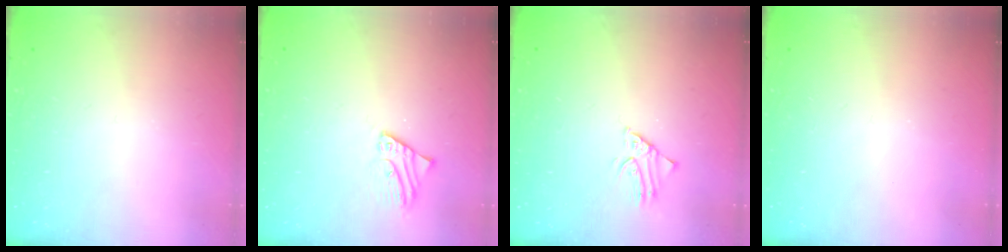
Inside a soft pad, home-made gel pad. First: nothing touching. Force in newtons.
{"total": 2.1, "press": 2.1, "slide": 0.1}
{"total": 1.6, "press": 1.6, "slide": 0.1}
{"total": 0.0}